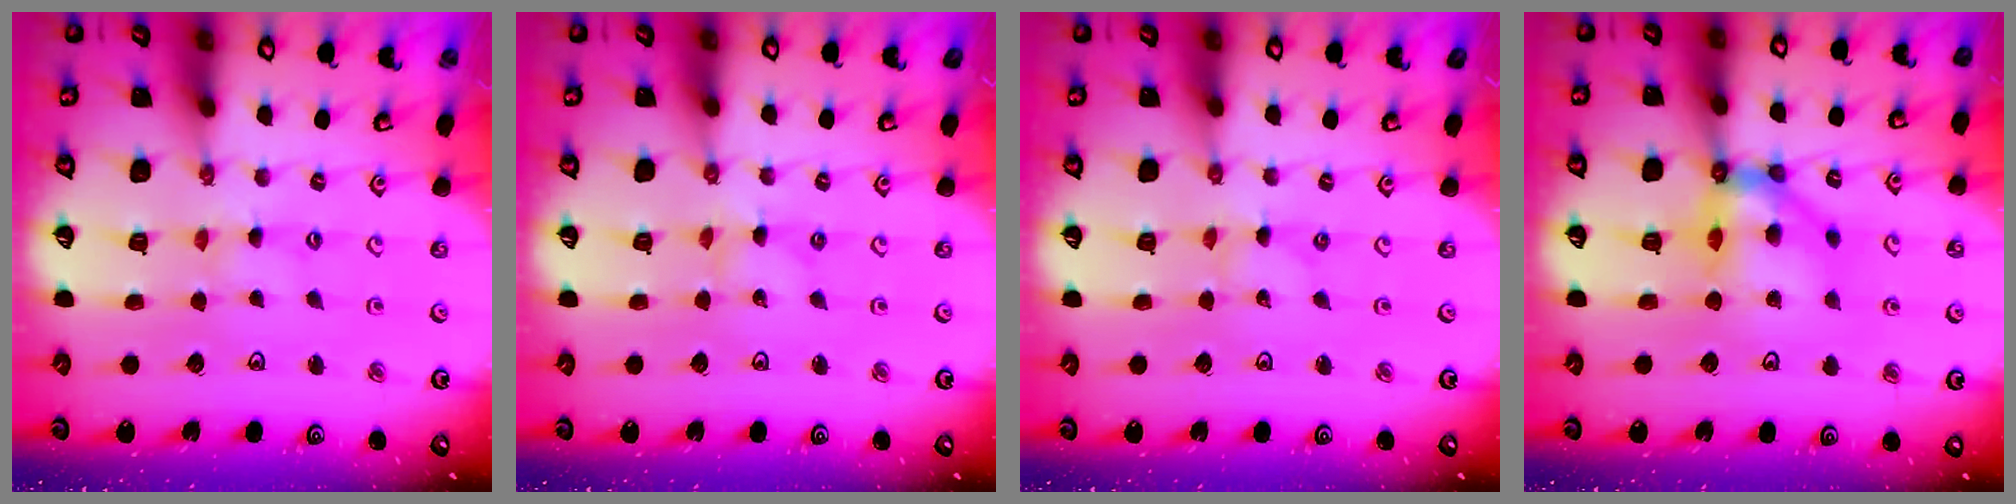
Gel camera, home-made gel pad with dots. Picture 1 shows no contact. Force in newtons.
{"total": 0.0}
{"total": 0.0}
{"total": 9.7, "press": 9.7, "slide": 1.0}